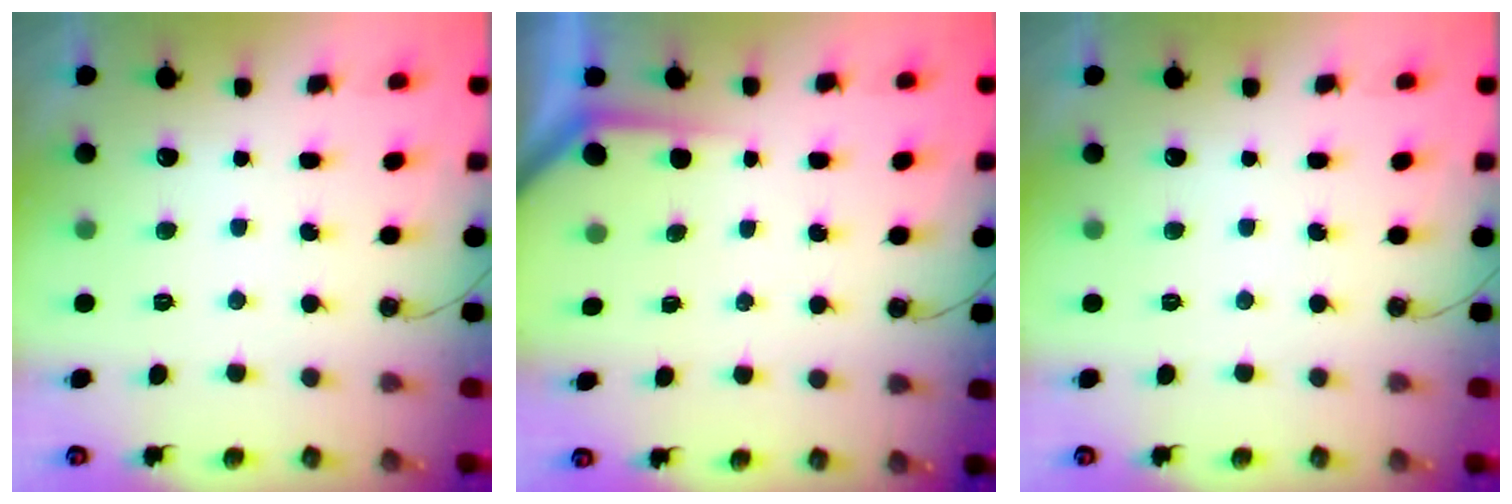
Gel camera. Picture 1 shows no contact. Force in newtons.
{"total": 1.8, "press": 1.8, "slide": 0.3}
{"total": 0.0}